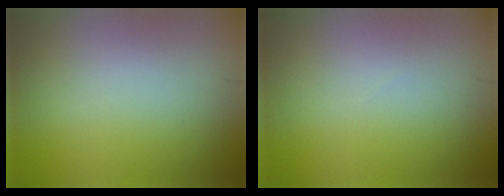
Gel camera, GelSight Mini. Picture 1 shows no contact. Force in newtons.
{"total": 0.0}